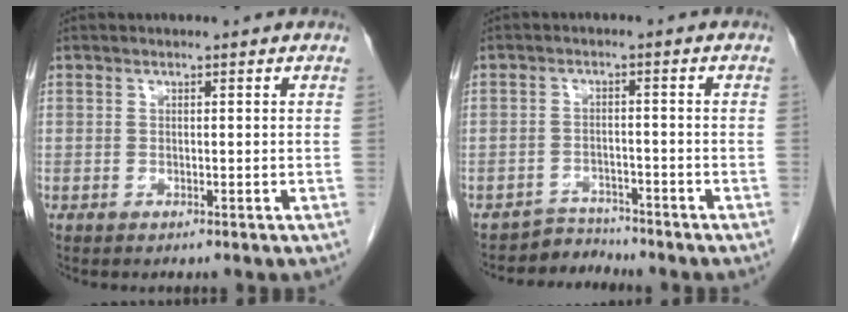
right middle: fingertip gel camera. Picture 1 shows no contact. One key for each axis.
{"total": 3.3, "fx": -2.9, "fy": 0.3, "fz": -1.4, "tx": 0.031, "ty": -0.001, "tz": -0.048}